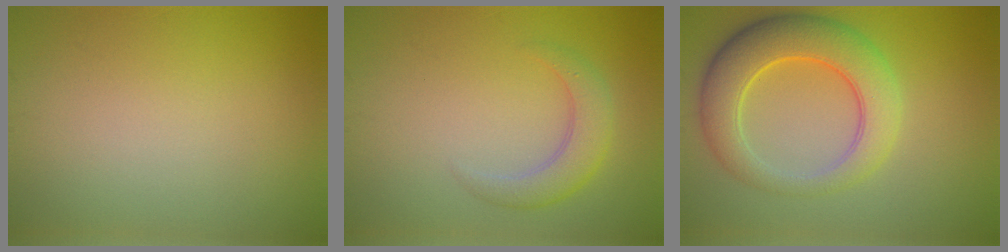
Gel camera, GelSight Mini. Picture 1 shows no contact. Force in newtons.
{"total": 3.0, "press": 3.0, "slide": 0.1}
{"total": 6.9, "press": 6.9, "slide": 0.3}